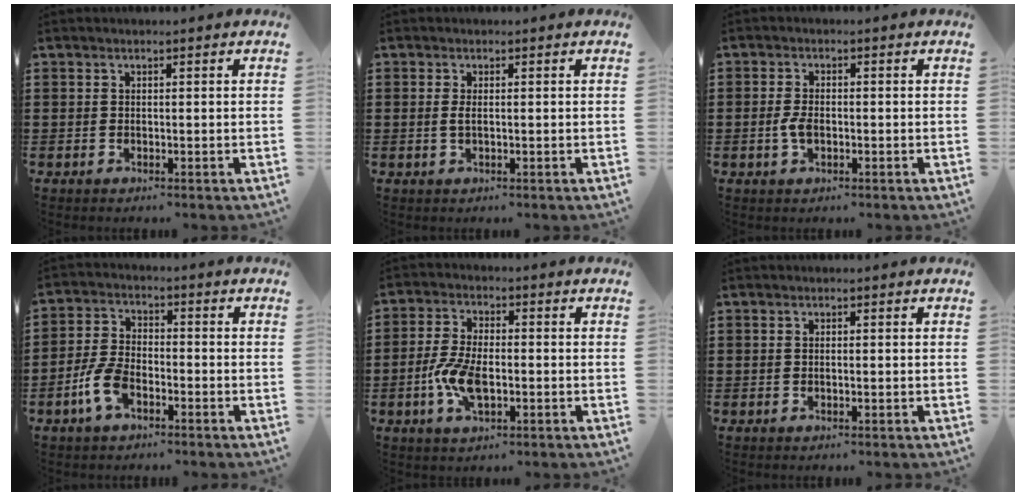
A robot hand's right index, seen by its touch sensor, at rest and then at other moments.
{"total": 1.5, "force": [0.0, 0.5, 1.4], "torque": [-0.034, -0.001, -0.004]}
{"total": 3.2, "force": [-0.5, 1.6, 2.7], "torque": [-0.066, -0.006, -0.012]}
{"total": 6.0, "force": [-2.9, 3.0, 4.4], "torque": [-0.113, -0.002, -0.061]}
{"total": 7.2, "force": [-1.8, 3.4, 6.1], "torque": [-0.137, -0.002, -0.036]}
{"total": 0.8, "force": [-0.1, 0.1, 0.8], "torque": [-0.016, -0.005, -0.001]}